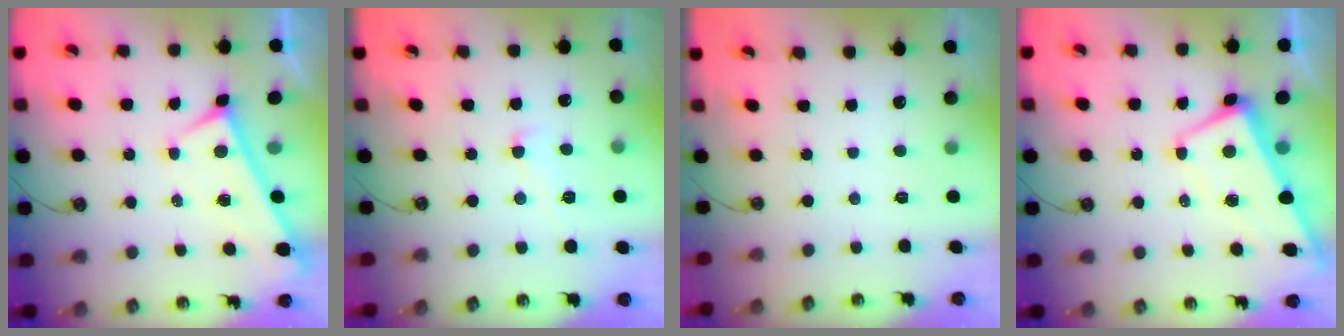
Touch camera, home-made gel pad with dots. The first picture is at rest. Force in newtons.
{"total": 1.3, "press": 1.2, "slide": 0.3}
{"total": 0.0}
{"total": 1.0, "press": 0.5, "slide": 0.9}